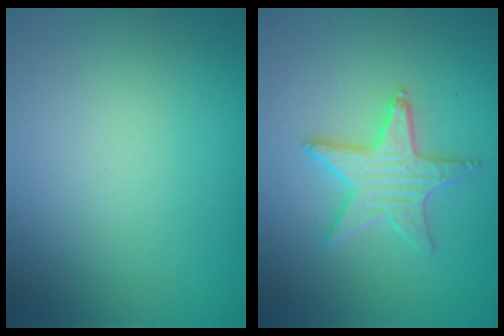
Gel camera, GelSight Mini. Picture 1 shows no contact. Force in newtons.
{"total": 3.0, "press": 3.0, "slide": 0.5}